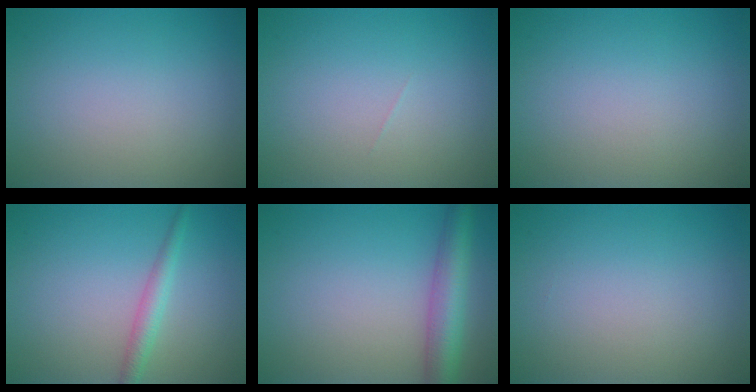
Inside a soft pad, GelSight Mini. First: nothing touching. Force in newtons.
{"total": 0.0}
{"total": 0.0}
{"total": 2.0, "press": 2.0, "slide": 0.0}
{"total": 4.9, "press": 4.9, "slide": 0.2}
{"total": 0.0}